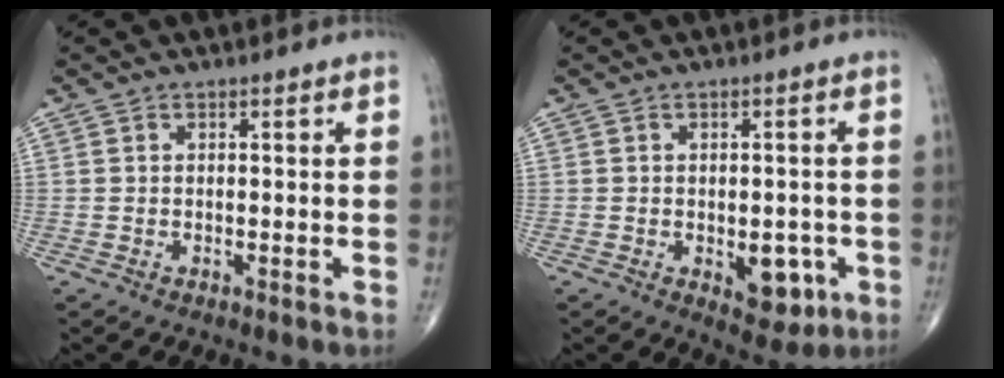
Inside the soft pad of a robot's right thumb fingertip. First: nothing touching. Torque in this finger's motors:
{"motor_torque": [2.58, 2.47, 0.31, -0.56, 0.05]}